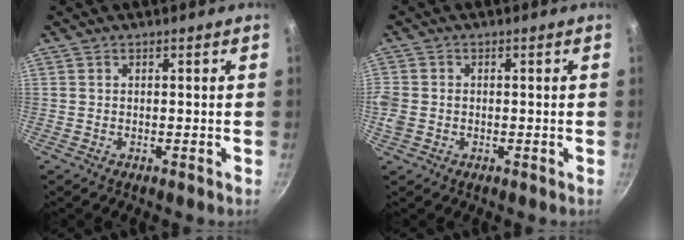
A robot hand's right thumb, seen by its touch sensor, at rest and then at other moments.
{"total": 4.0, "force": [-0.5, 3.3, 2.2], "torque": [-0.056, 0.006, -0.009]}